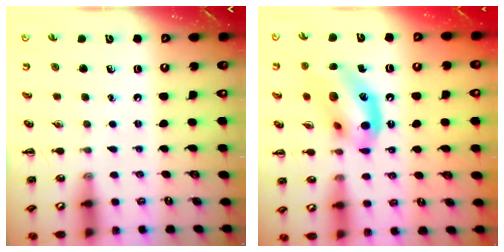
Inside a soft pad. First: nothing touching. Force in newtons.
{"total": 14.8, "press": 14.6, "slide": 2.4}